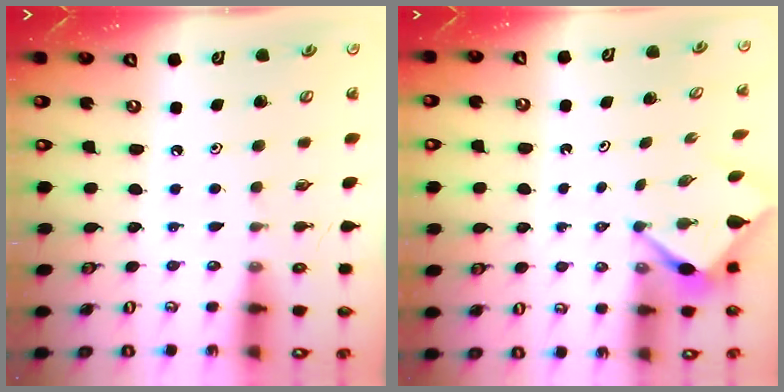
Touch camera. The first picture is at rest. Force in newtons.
{"total": 2.9, "press": 2.9, "slide": 0.3}